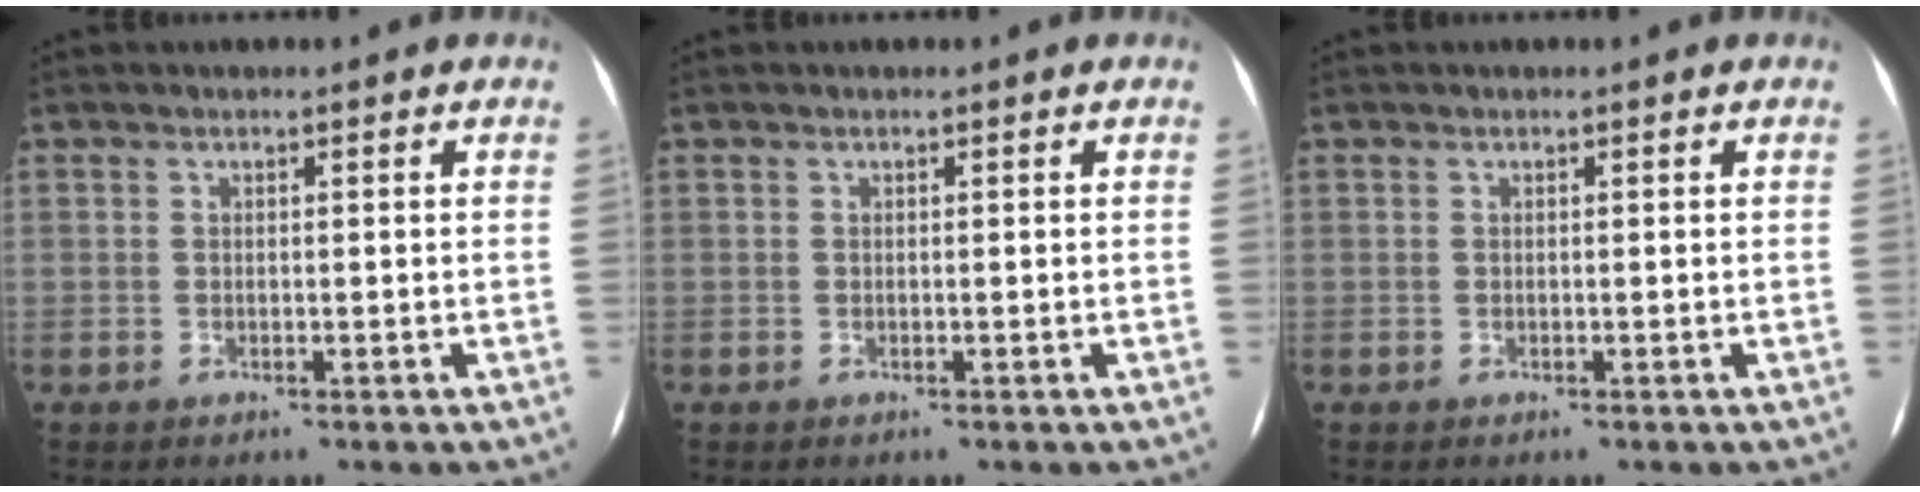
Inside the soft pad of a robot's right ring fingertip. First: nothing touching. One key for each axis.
{"total": 0.0}
{"total": 0.0}